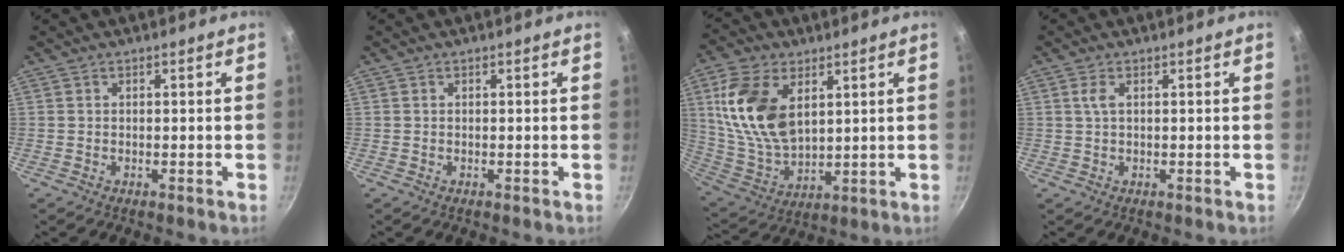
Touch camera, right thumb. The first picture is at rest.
{"total": 0.0}
{"total": 17.1, "force": [5.3, 10.2, 12.6], "torque": [-0.231, -0.023, 0.118]}
{"total": 1.8, "force": [0.5, 0.7, 1.6], "torque": [-0.035, 0.001, 0.013]}